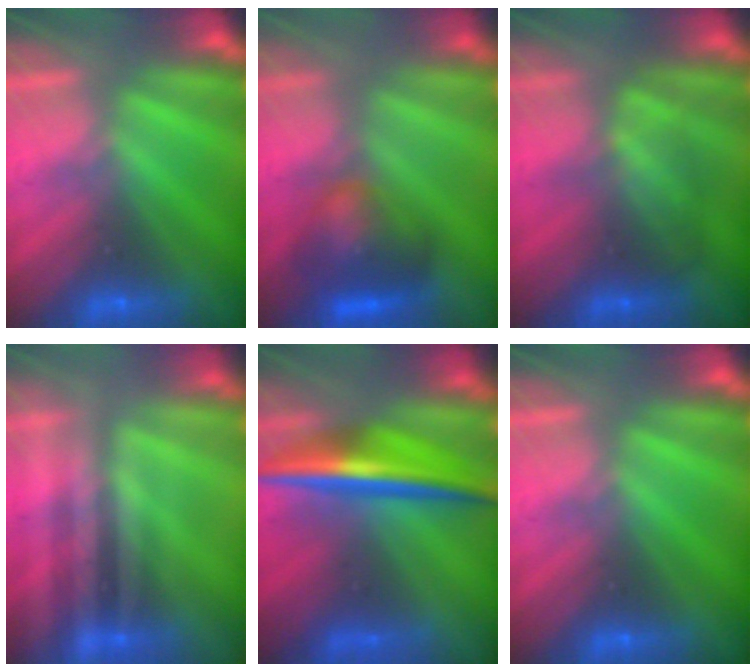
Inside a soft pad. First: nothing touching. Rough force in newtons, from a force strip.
{"total": 7.5}
{"total": 2.1}
{"total": 2.2}
{"total": 7.5}
{"total": 0.0}